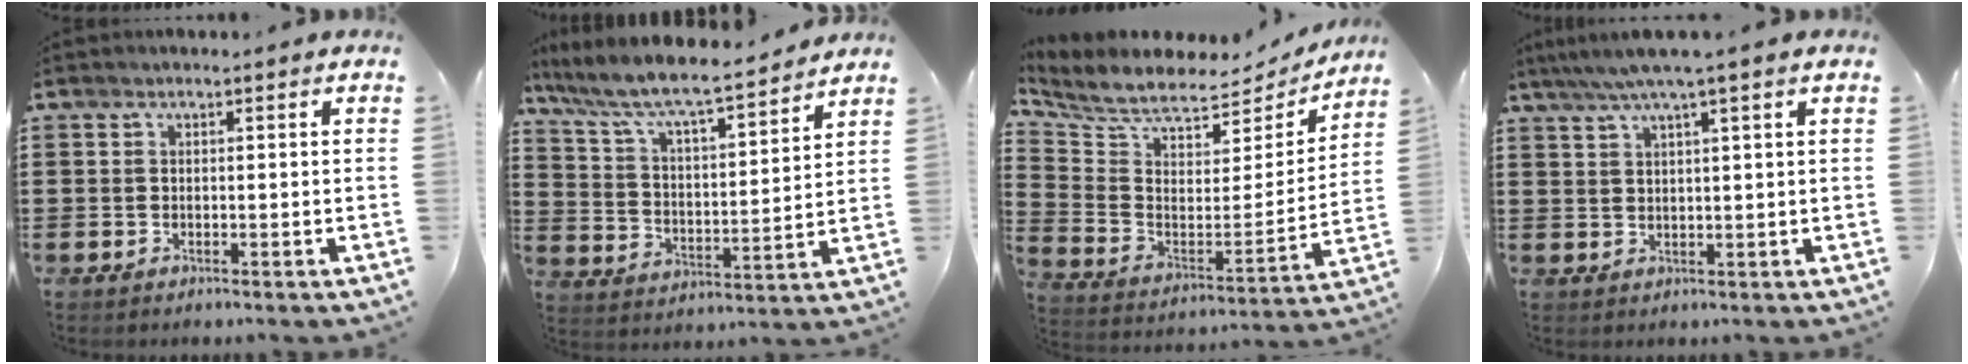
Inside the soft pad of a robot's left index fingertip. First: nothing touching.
{"total": 7.0, "force": [6.1, 0.6, 3.2], "torque": [-0.090, -0.043, 0.097]}
{"total": 6.7, "force": [6.1, 1.7, 2.2], "torque": [-0.078, -0.051, 0.102]}
{"total": 3.6, "force": [2.3, -0.4, 2.7], "torque": [-0.058, -0.003, 0.040]}